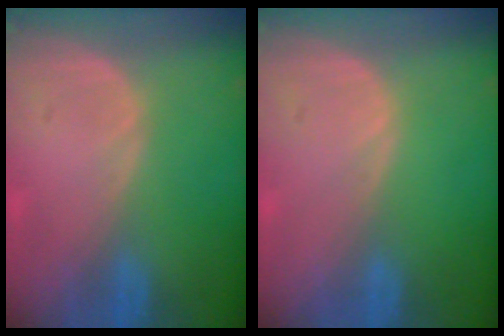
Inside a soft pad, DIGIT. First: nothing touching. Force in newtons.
{"total": 0.0}